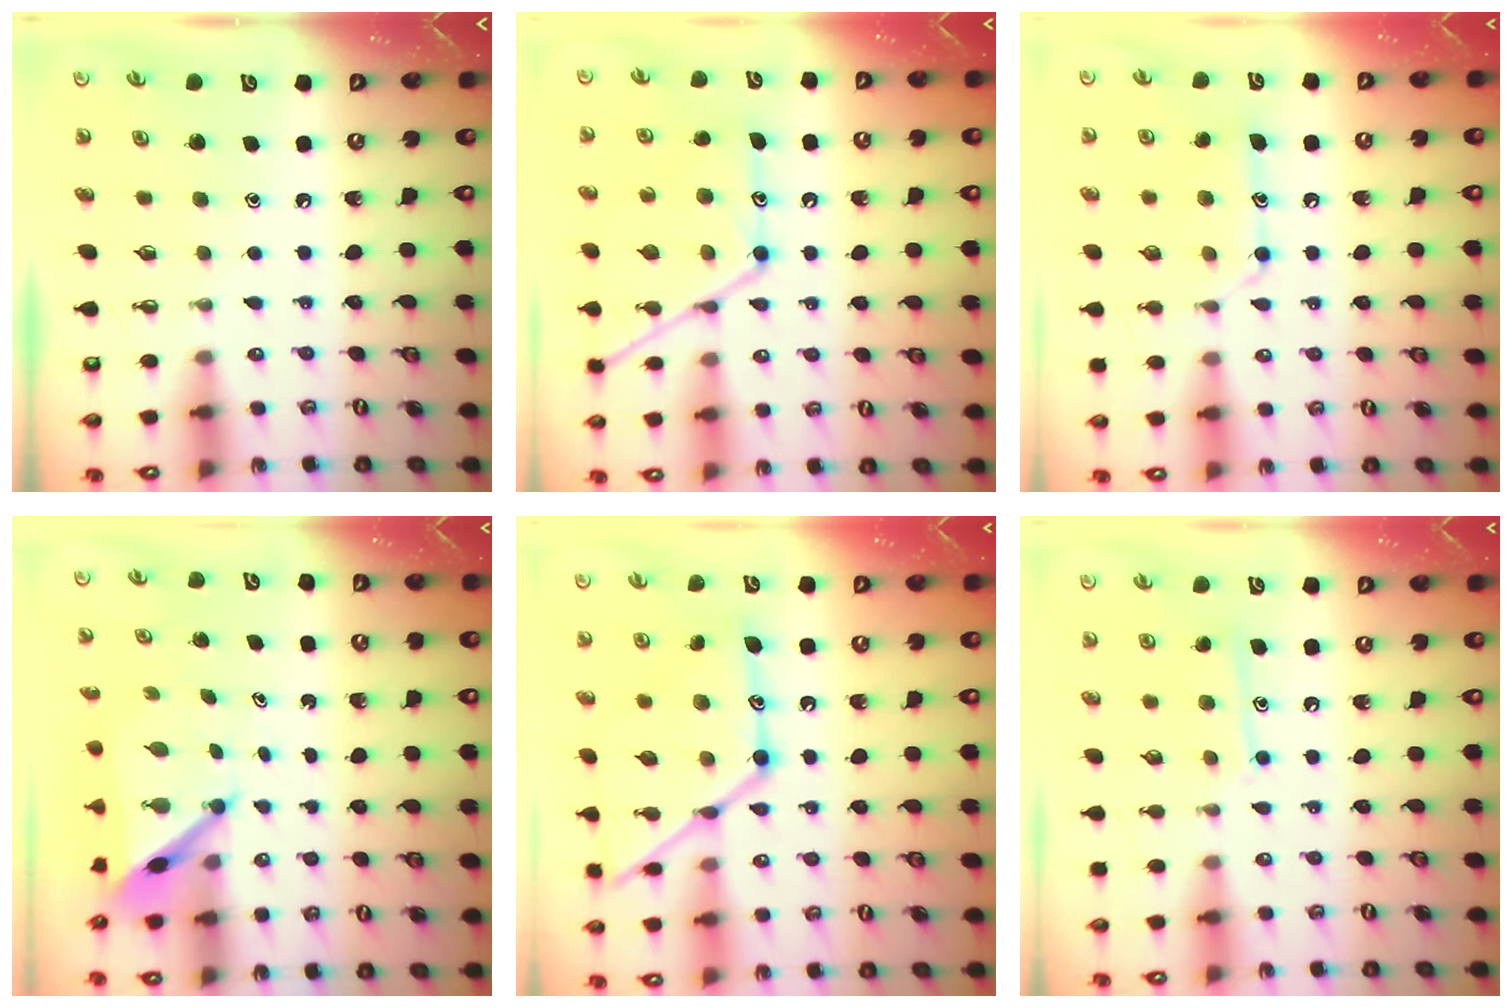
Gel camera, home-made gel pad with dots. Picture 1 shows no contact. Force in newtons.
{"total": 13.9, "press": 13.9, "slide": 1.2}
{"total": 11.6, "press": 11.6, "slide": 0.5}
{"total": 4.9, "press": 4.9, "slide": 0.2}
{"total": 19.2, "press": 19.2, "slide": 1.5}
{"total": 9.8, "press": 9.8, "slide": 0.7}